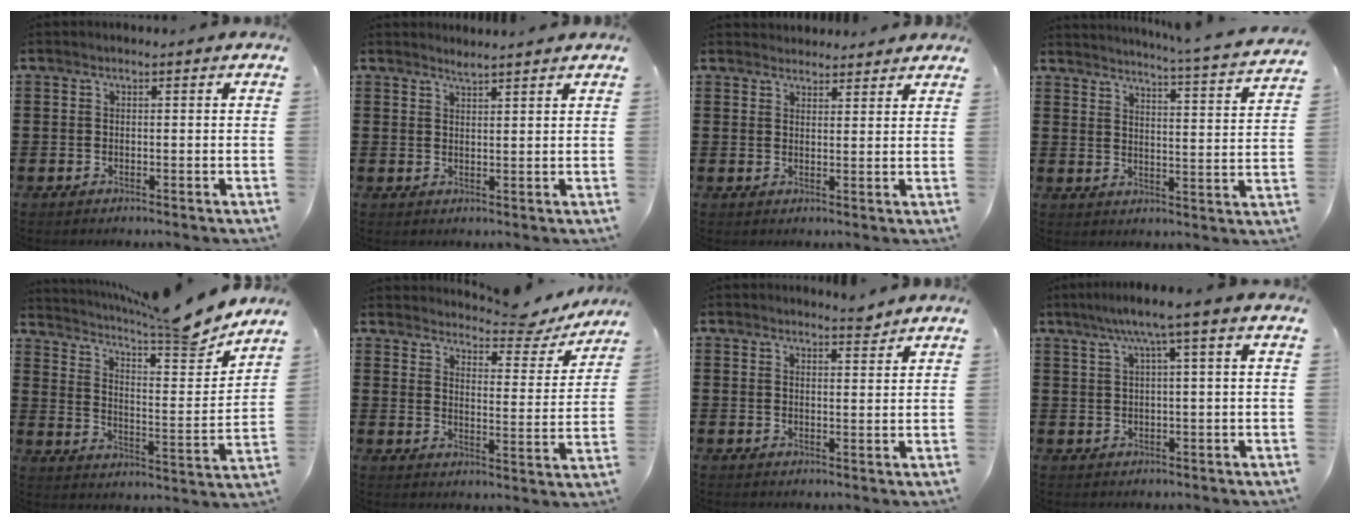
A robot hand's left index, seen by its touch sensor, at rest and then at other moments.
{"total": 1.8, "force": [1.8, -0.2, 0.3], "torque": [-0.009, -0.001, 0.034]}
{"total": 2.4, "force": [2.4, 0.4, -0.3], "torque": [-0.001, -0.005, 0.046]}
{"total": 3.8, "force": [3.5, -1.0, 1.1], "torque": [-0.034, -0.040, 0.048]}
{"total": 9.3, "force": [8.2, 0.6, 4.5], "torque": [-0.088, -0.063, 0.131]}
{"total": 5.5, "force": [5.2, 0.8, 1.4], "torque": [-0.032, -0.042, 0.084]}
{"total": 2.7, "force": [2.7, 0.2, 0.7], "torque": [-0.011, -0.007, 0.048]}
{"total": 4.1, "force": [1.4, -0.4, 3.8], "torque": [-0.076, -0.001, 0.018]}